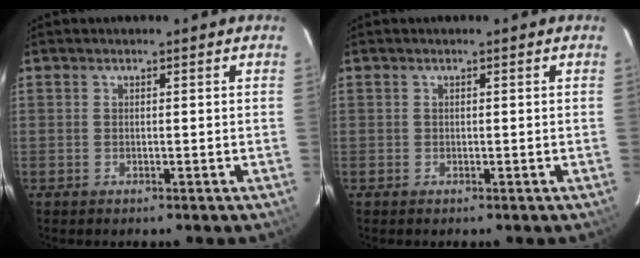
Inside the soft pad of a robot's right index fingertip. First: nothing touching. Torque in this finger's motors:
{"motor_torque": [-0.12, 0.08, 0.04, 0.00]}